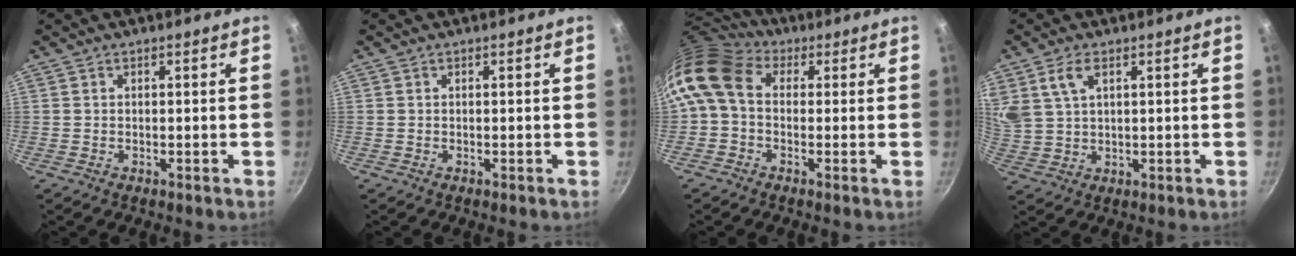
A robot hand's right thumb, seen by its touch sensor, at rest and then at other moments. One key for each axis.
{"total": 0.0}
{"total": 11.1, "fx": 1.3, "fy": 8.1, "fz": 7.4, "tx": -0.147, "ty": 0.027, "tz": 0.005}
{"total": 6.4, "fx": 3.0, "fy": 3.5, "fz": 4.4, "tx": -0.081, "ty": -0.005, "tz": 0.066}